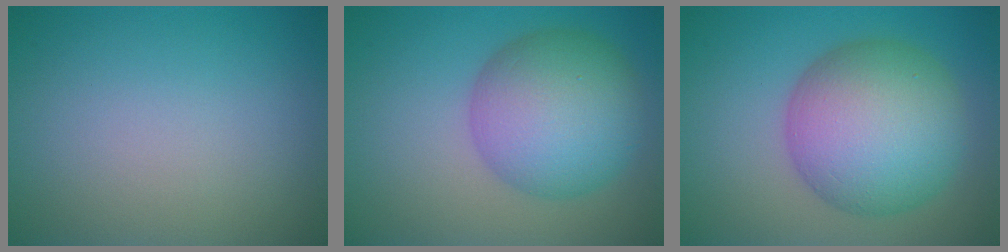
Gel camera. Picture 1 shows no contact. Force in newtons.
{"total": 8.6, "press": 8.6, "slide": 0.1}
{"total": 10.4, "press": 10.4, "slide": 0.5}